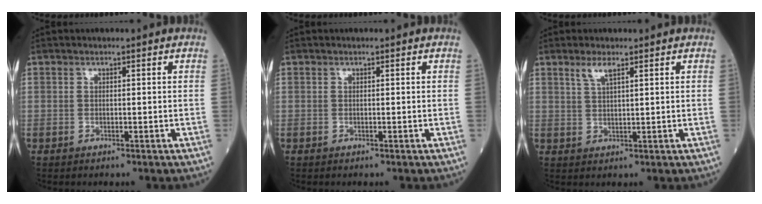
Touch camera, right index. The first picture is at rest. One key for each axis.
{"total": 0.0}
{"total": 2.6, "fx": 1.8, "fy": 0.3, "fz": 1.8, "tx": -0.044, "ty": 0.003, "tz": 0.041}